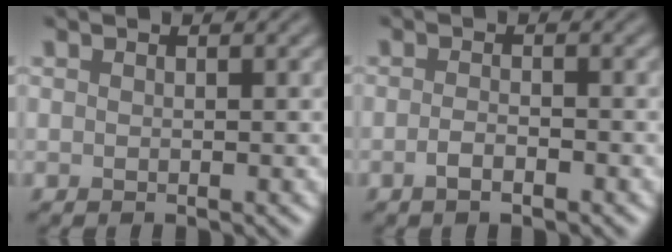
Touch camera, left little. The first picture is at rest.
{"total": 1.4, "force": [-1.0, 0.3, 0.9], "torque": [-0.018, 0.002, -0.024]}